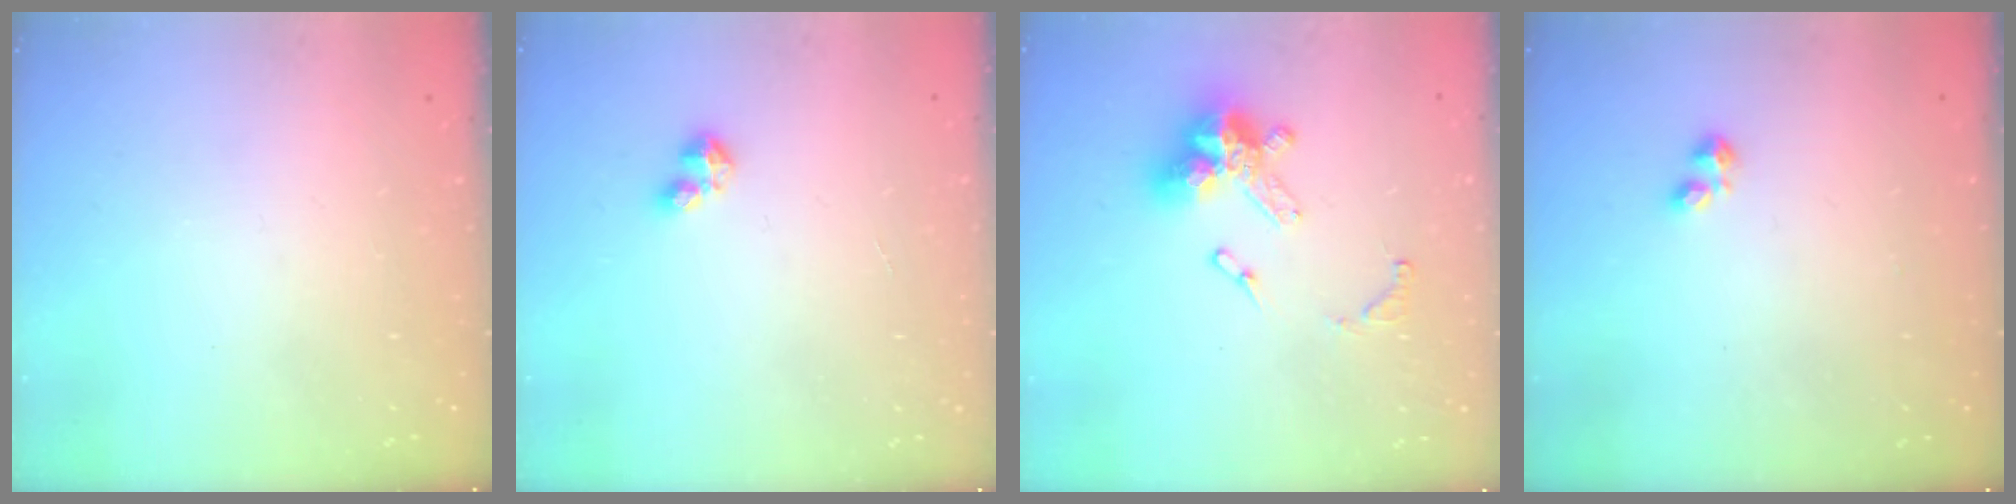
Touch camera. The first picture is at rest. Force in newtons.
{"total": 3.4, "press": 3.4, "slide": 0.2}
{"total": 14.0, "press": 14.0, "slide": 1.6}
{"total": 1.0, "press": 0.9, "slide": 0.4}